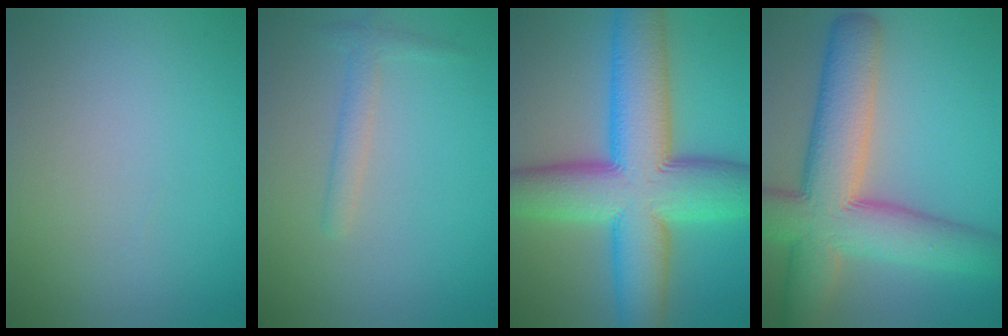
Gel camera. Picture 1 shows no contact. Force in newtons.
{"total": 1.6, "press": 1.6, "slide": 0.1}
{"total": 14.2, "press": 14.2, "slide": 0.3}
{"total": 11.6, "press": 11.5, "slide": 0.9}